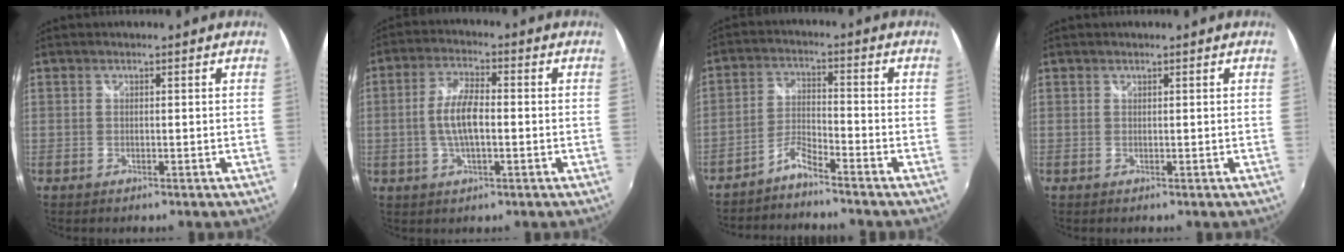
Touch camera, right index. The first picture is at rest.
{"total": 7.2, "force": [-0.9, 2.5, 6.7], "torque": [-0.132, 0.006, -0.016]}
{"total": 4.1, "force": [-3.9, 0.0, 1.5], "torque": [-0.044, 0.012, -0.077]}
{"total": 0.0}